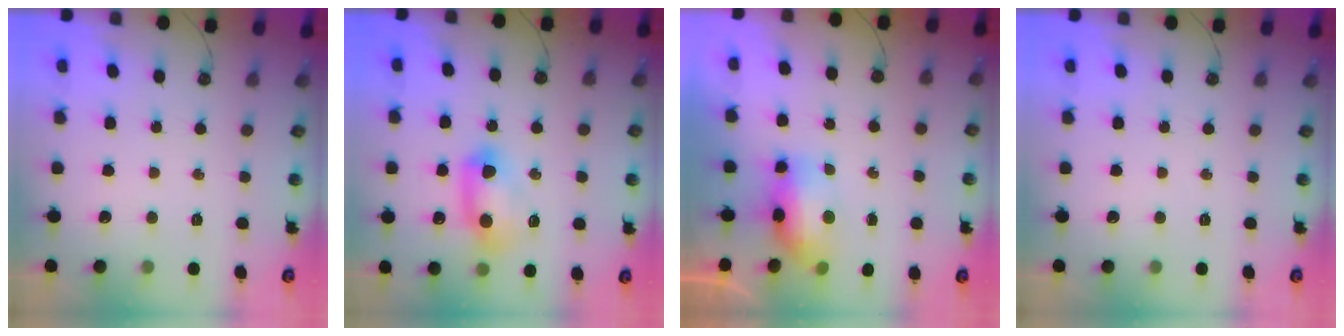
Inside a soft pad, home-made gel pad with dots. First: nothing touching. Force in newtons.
{"total": 12.7, "press": 12.4, "slide": 2.7}
{"total": 9.0, "press": 8.8, "slide": 1.6}
{"total": 0.0}